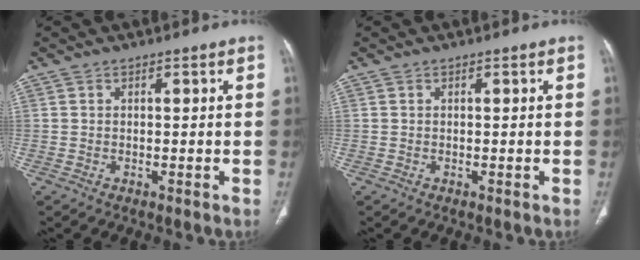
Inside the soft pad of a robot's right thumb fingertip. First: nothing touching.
{"total": 0.0}